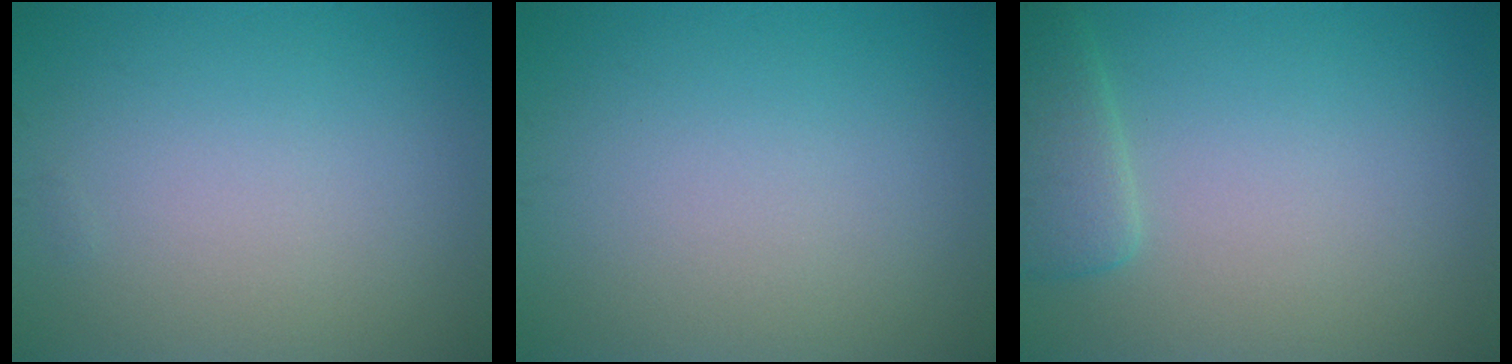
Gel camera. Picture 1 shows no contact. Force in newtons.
{"total": 0.0}
{"total": 2.6, "press": 2.6, "slide": 0.2}